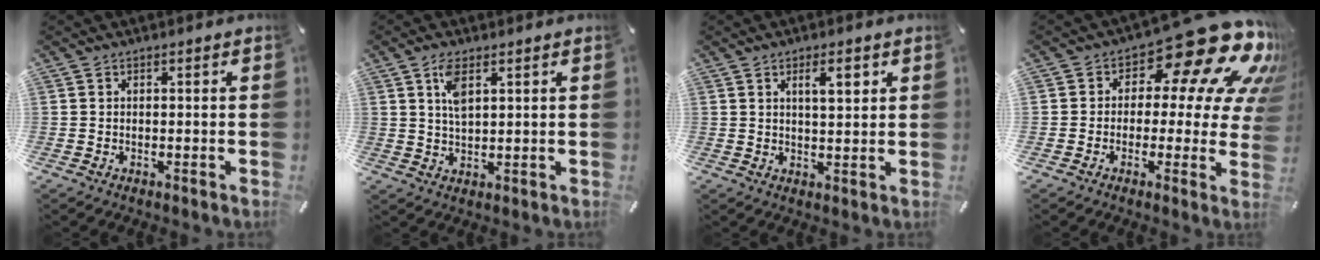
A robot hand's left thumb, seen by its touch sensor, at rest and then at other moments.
{"total": 5.1, "force": [2.4, 2.1, 3.9], "torque": [-0.078, 0.001, 0.041]}
{"total": 5.2, "force": [2.4, 1.7, 4.3], "torque": [-0.060, -0.009, 0.033]}
{"total": 18.9, "force": [10.5, 8.4, 13.3], "torque": [-0.181, -0.079, 0.171]}